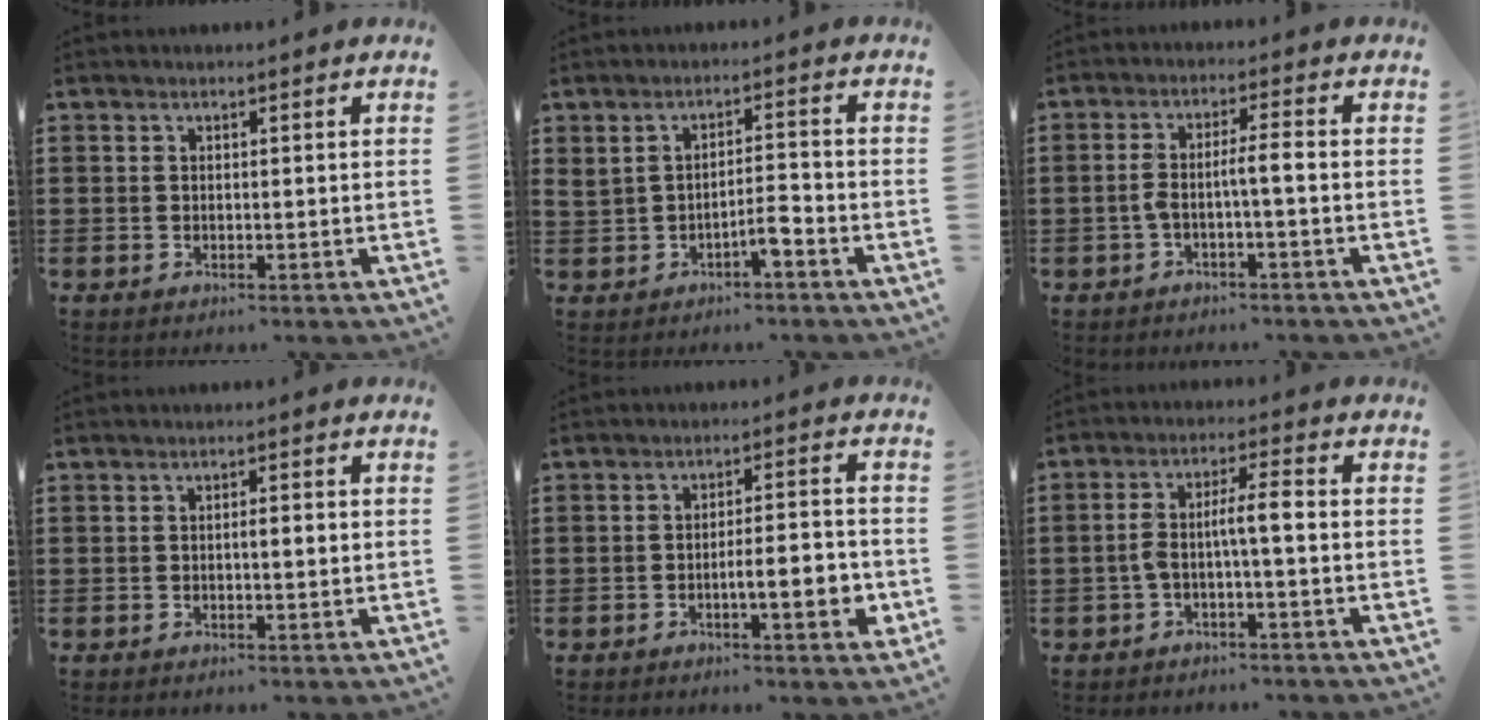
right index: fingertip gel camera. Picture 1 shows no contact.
{"total": 3.7, "force": [-1.9, 0.9, 3.1], "torque": [-0.055, 0.005, -0.038]}
{"total": 4.0, "force": [-1.3, 0.1, 3.8], "torque": [-0.078, -0.003, -0.030]}
{"total": 1.6, "force": [-0.1, 0.3, 1.5], "torque": [-0.027, 0.000, -0.002]}
{"total": 6.3, "force": [-2.1, 1.3, 5.8], "torque": [-0.087, -0.003, -0.037]}
{"total": 5.0, "force": [-0.9, 0.8, 4.8], "torque": [-0.097, 0.004, -0.023]}